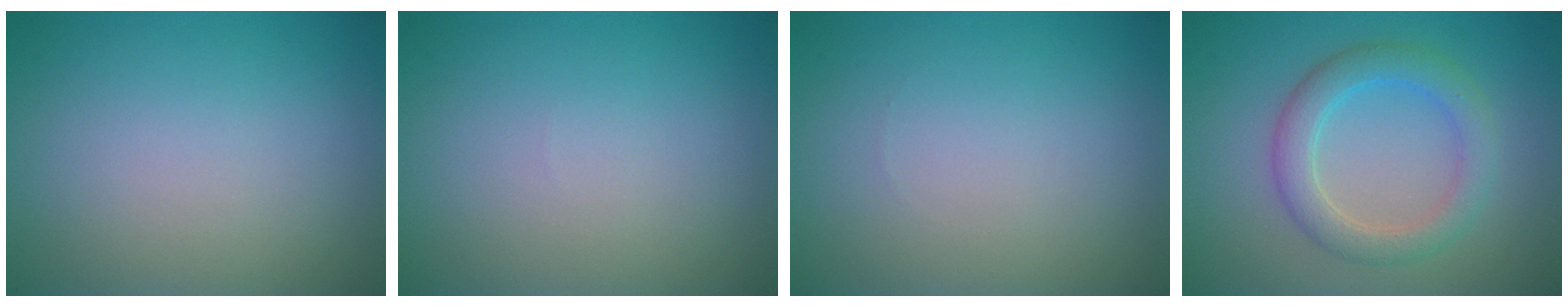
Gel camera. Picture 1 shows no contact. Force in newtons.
{"total": 0.0}
{"total": 0.0}
{"total": 3.7, "press": 3.7, "slide": 0.2}